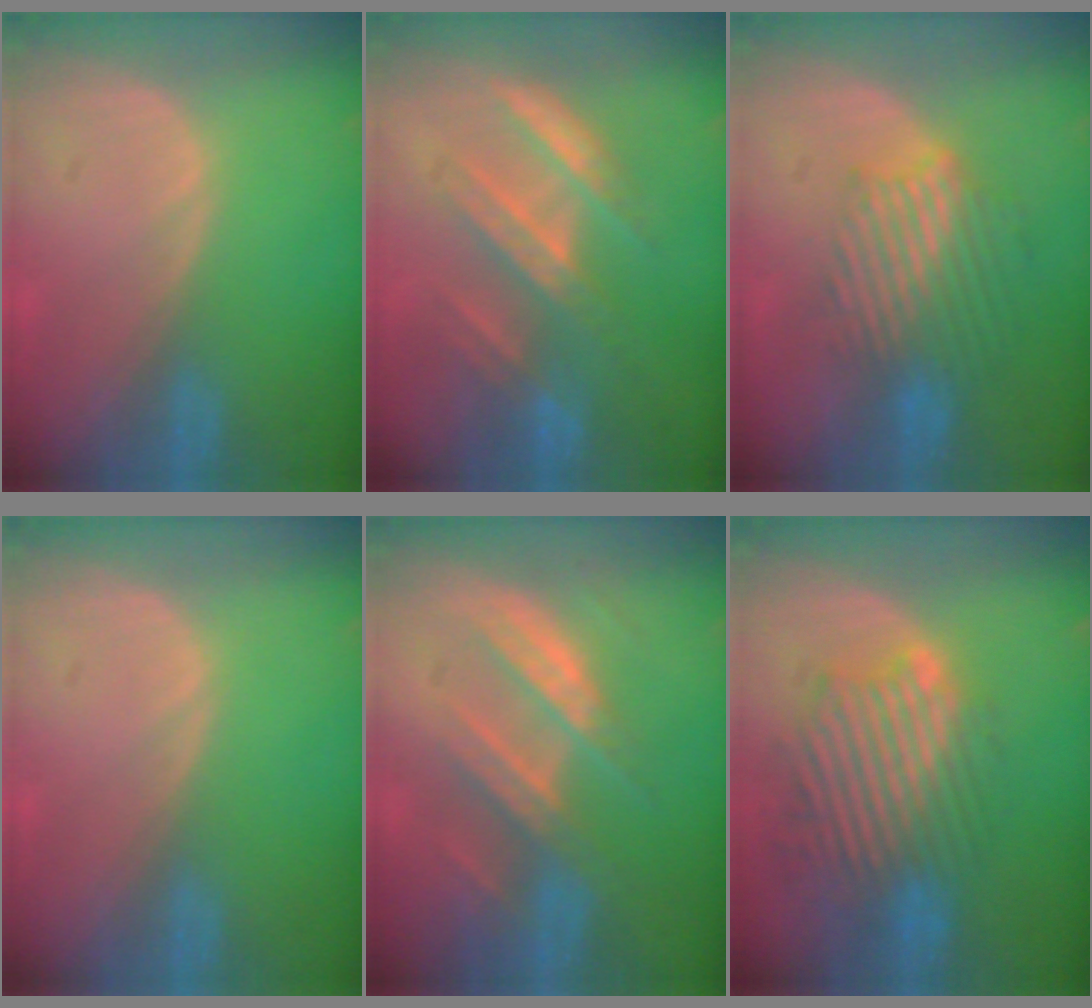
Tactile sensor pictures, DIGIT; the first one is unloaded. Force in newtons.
{"total": 7.0, "press": 7.0, "slide": 0.2}
{"total": 9.5, "press": 8.1, "slide": 5.1}
{"total": 0.0}
{"total": 7.9, "press": 7.3, "slide": 2.9}
{"total": 10.7, "press": 10.1, "slide": 3.7}